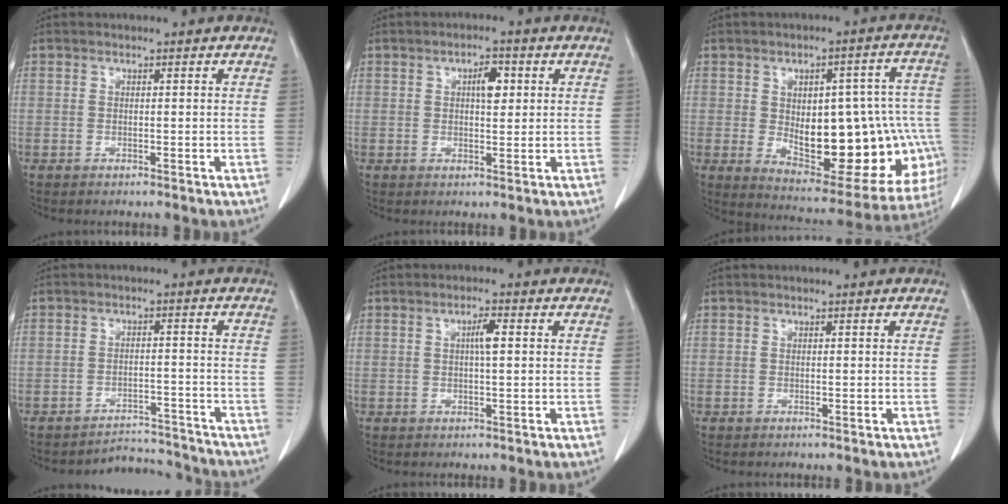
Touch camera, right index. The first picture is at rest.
{"total": 3.5, "force": [1.0, 1.4, 3.0], "torque": [-0.049, 0.005, 0.016]}
{"total": 24.0, "force": [-3.2, 10.1, 21.5], "torque": [-0.228, 0.026, -0.011]}
{"total": 6.3, "force": [-6.0, 1.2, -1.3], "torque": [0.022, 0.021, -0.083]}
{"total": 2.6, "force": [0.5, 0.2, 2.5], "torque": [-0.044, 0.003, 0.008]}
{"total": 0.0}